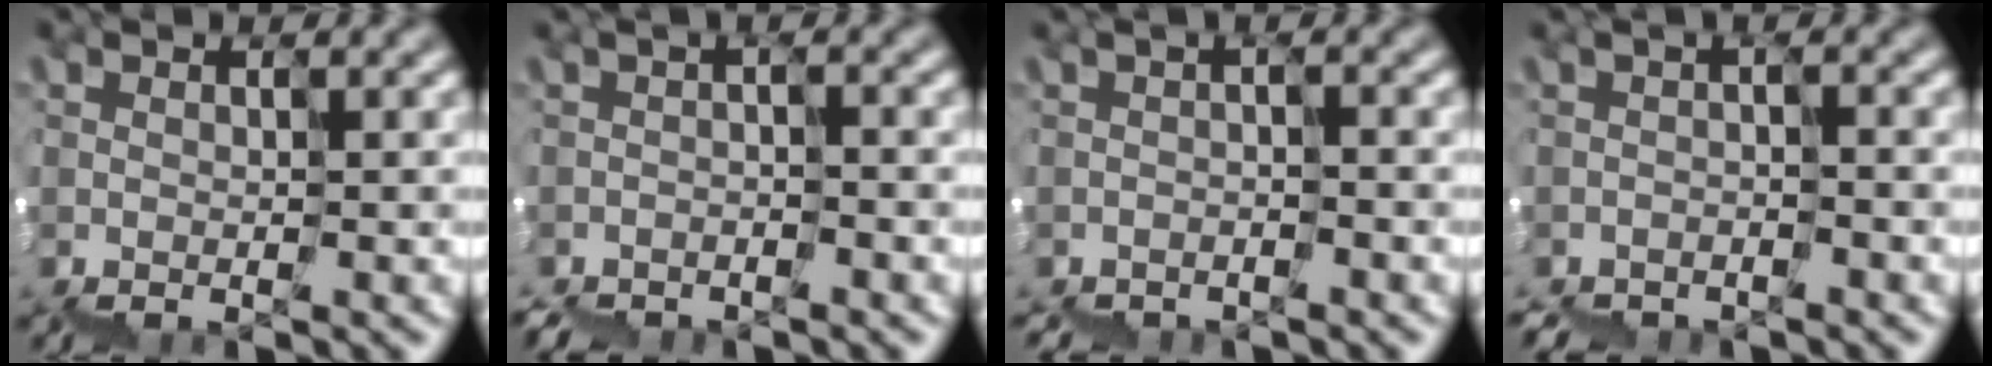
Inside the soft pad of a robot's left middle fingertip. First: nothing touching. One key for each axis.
{"total": 2.6, "fx": -2.6, "fy": 0.1, "fz": 0.3, "tx": -0.009, "ty": -0.005, "tz": -0.030}
{"total": 1.7, "fx": -1.7, "fy": -0.1, "fz": -0.1, "tx": 0.002, "ty": -0.001, "tz": -0.017}
{"total": 2.4, "fx": -2.4, "fy": 0.0, "fz": 0.0, "tx": -0.003, "ty": -0.003, "tz": -0.028}